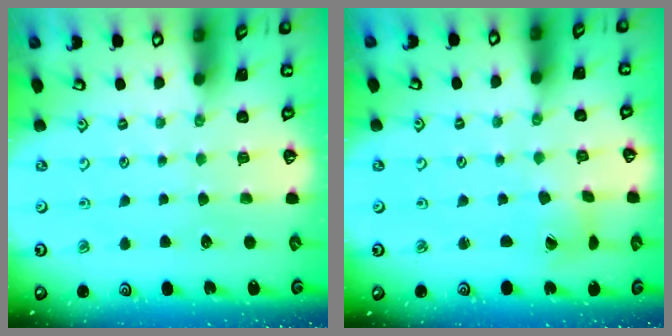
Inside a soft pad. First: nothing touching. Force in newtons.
{"total": 1.4, "press": 1.4, "slide": 0.2}